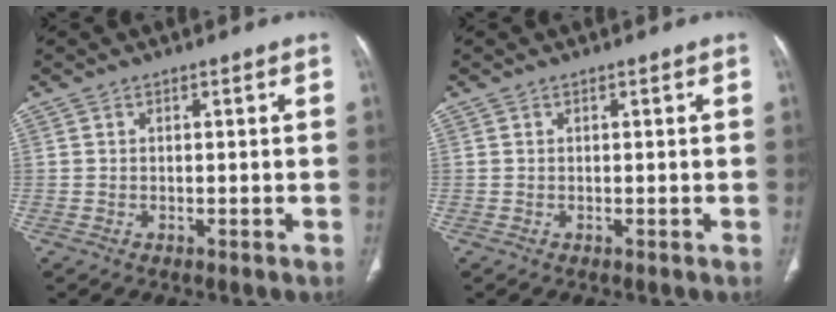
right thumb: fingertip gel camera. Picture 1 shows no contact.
{"total": 0.0}